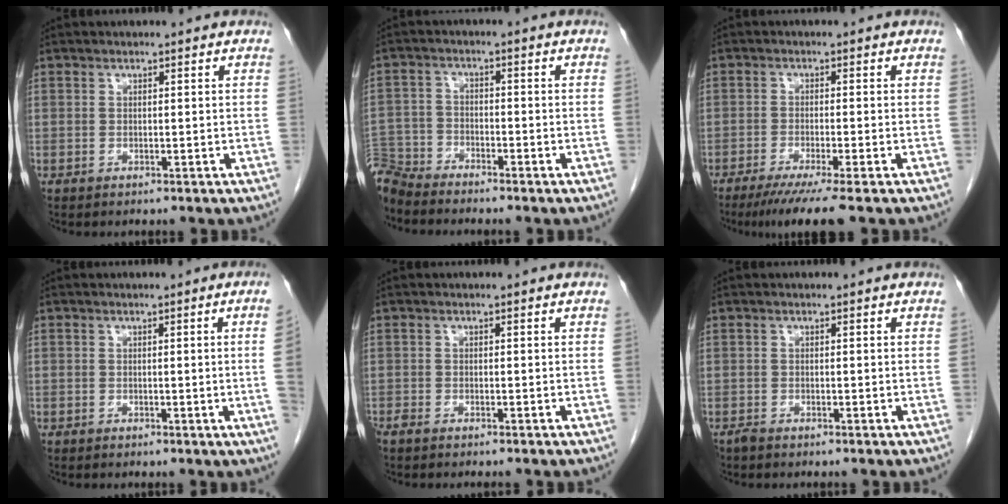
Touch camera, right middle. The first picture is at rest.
{"total": 5.9, "force": [-5.9, 0.7, 0.2], "torque": [-0.008, -0.006, -0.116]}
{"total": 6.8, "force": [-5.0, -0.9, 4.5], "torque": [-0.066, -0.019, -0.083]}
{"total": 2.8, "force": [-0.5, -1.0, 2.6], "torque": [-0.034, -0.003, -0.008]}
{"total": 3.0, "force": [-2.6, 0.7, 1.2], "torque": [-0.023, -0.006, -0.038]}
{"total": 0.7, "force": [-0.7, 0.2, 0.1], "torque": [-0.006, 0.000, -0.015]}